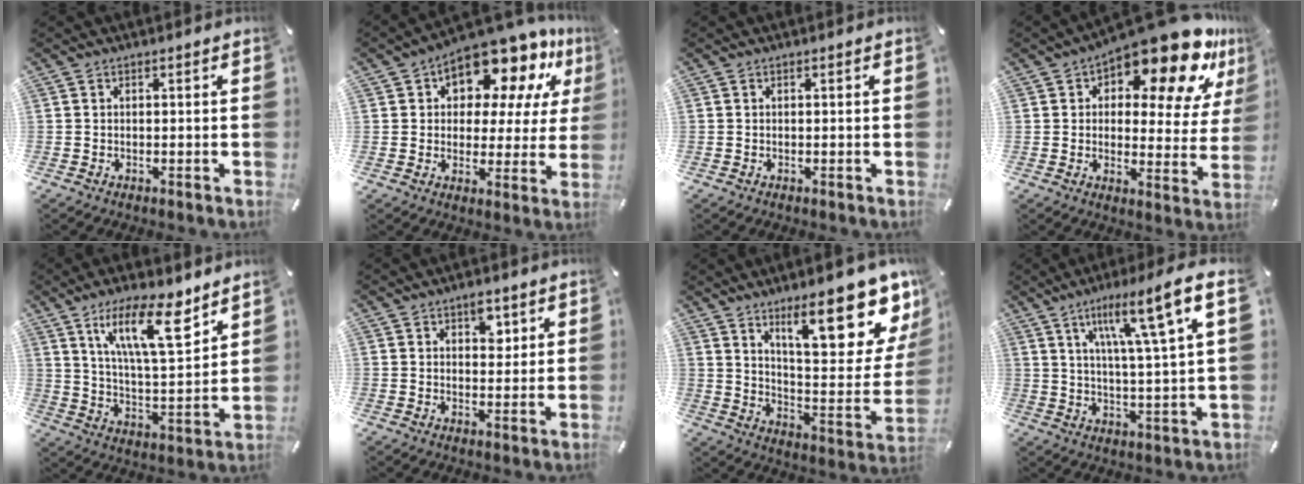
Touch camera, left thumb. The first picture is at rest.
{"total": 14.6, "force": [10.3, 7.3, 7.4], "torque": [-0.117, -0.081, 0.177]}
{"total": 0.0}
{"total": 19.8, "force": [13.8, 7.0, 12.4], "torque": [-0.176, -0.105, 0.228]}
{"total": 17.1, "force": [10.2, 5.4, 12.7], "torque": [-0.224, -0.043, 0.169]}
{"total": 4.4, "force": [2.6, 2.6, 2.5], "torque": [-0.007, -0.019, 0.036]}
{"total": 22.8, "force": [14.2, 7.5, 16.2], "torque": [-0.224, -0.099, 0.227]}
{"total": 13.5, "force": [7.4, 1.4, 11.2], "torque": [-0.182, -0.030, 0.109]}